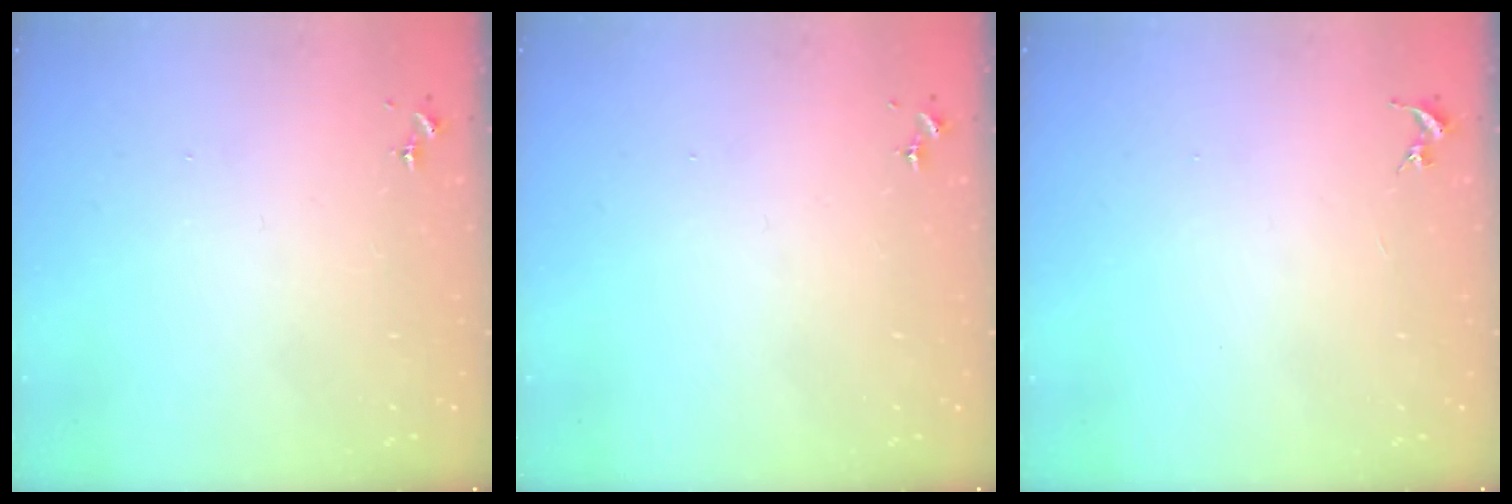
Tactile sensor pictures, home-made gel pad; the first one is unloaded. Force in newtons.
{"total": 0.0}
{"total": 0.0}